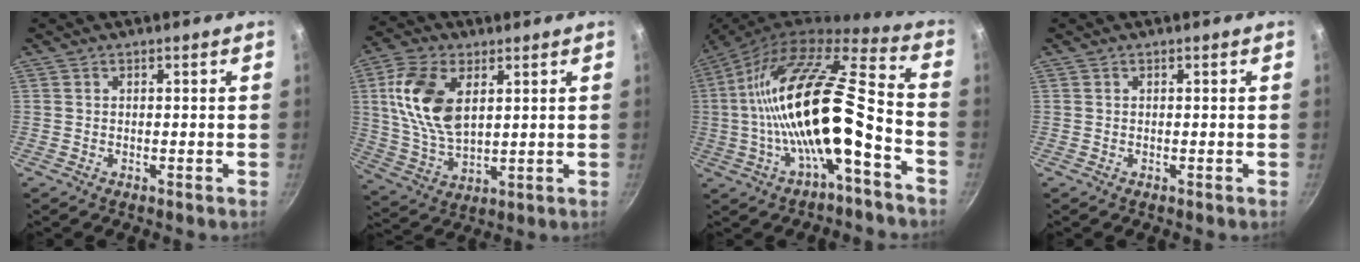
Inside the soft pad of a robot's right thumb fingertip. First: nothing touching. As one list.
[{"total": 14.3, "force": [4.0, 8.2, 11.0], "torque": [-0.205, -0.013, 0.083]}, {"total": 20.0, "force": [-5.2, 5.9, 18.4], "torque": [-0.323, 0.050, -0.097]}, {"total": 0.0}]